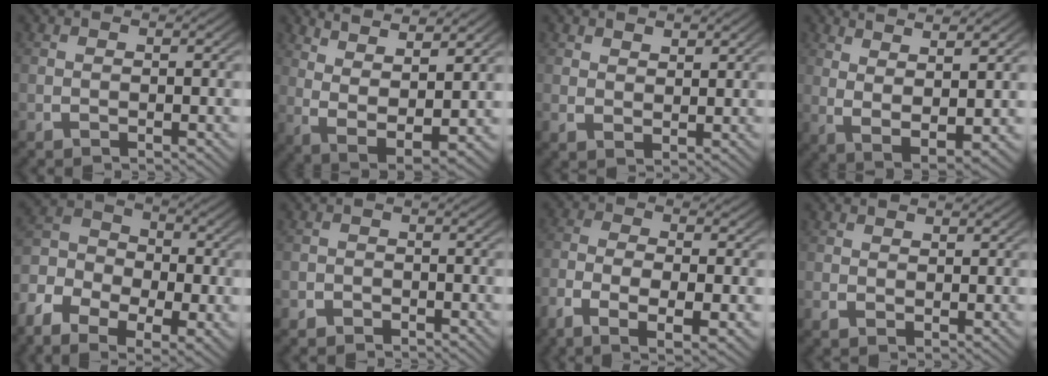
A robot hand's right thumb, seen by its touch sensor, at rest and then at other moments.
{"total": 7.8, "force": [1.0, 4.8, 6.2], "torque": [-0.132, -0.037, 0.036]}
{"total": 1.9, "force": [1.7, 0.7, 0.6], "torque": [-0.004, -0.004, 0.038]}
{"total": 6.7, "force": [1.2, 3.5, 5.6], "torque": [-0.117, -0.026, 0.038]}
{"total": 8.5, "force": [-0.1, 6.4, 5.7], "torque": [-0.103, -0.013, -0.013]}
{"total": 1.5, "force": [-1.1, 1.1, 0.0], "torque": [0.003, -0.006, -0.021]}
{"total": 6.1, "force": [-2.1, 2.7, 5.1], "torque": [-0.109, -0.019, -0.028]}
{"total": 1.1, "force": [0.8, 0.6, 0.4], "torque": [-0.004, -0.005, 0.021]}